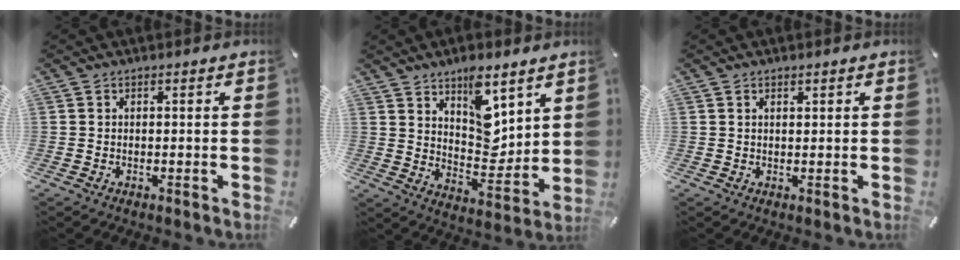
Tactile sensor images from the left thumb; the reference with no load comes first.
{"total": 11.7, "force": [7.6, 6.5, 6.2], "torque": [-0.066, -0.066, 0.135]}
{"total": 0.8, "force": [0.6, 0.4, 0.3], "torque": [-0.006, 0.000, 0.011]}